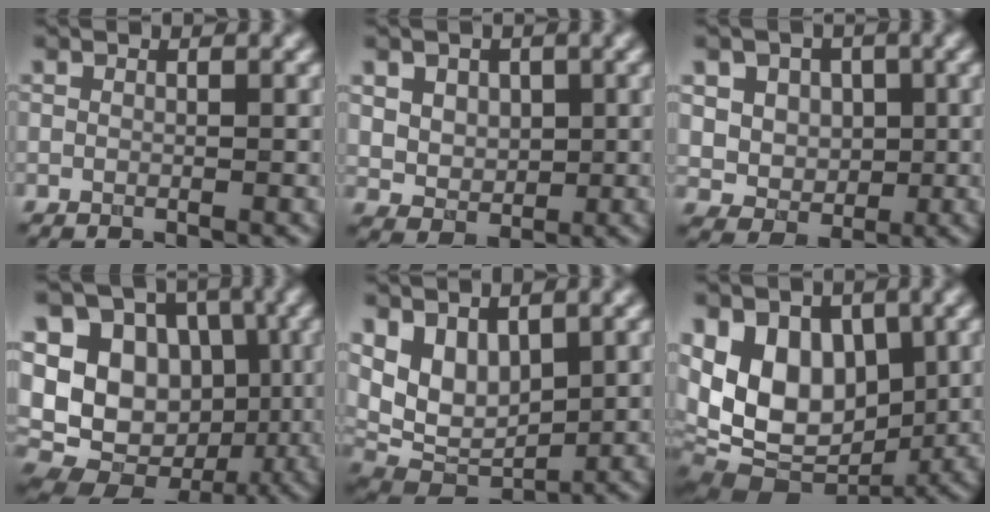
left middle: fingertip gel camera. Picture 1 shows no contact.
{"total": 4.6, "force": [1.8, 3.5, 2.3], "torque": [-0.054, 0.007, 0.036]}
{"total": 4.8, "force": [1.3, 4.2, 2.1], "torque": [-0.033, -0.001, 0.027]}
{"total": 14.3, "force": [0.8, 12.0, 7.9], "torque": [-0.148, 0.016, -0.005]}
{"total": 6.1, "force": [2.4, 3.7, 4.2], "torque": [-0.085, -0.016, 0.053]}
{"total": 11.7, "force": [0.8, 8.1, 8.5], "torque": [-0.121, 0.004, 0.014]}